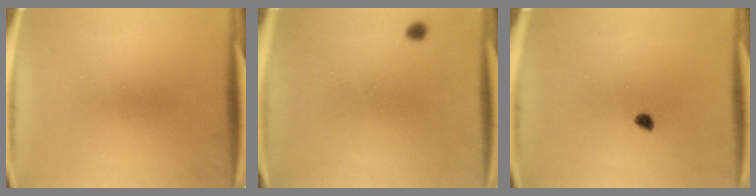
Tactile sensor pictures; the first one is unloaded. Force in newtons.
{"total": 0.9}
{"total": 1.3}